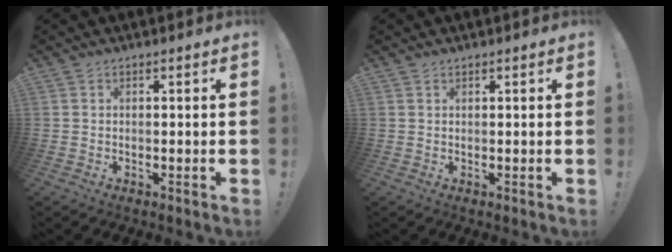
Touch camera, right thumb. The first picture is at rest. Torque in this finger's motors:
{"motor_torque": [-0.12, 0.22, -0.04, -0.11, 0.05]}